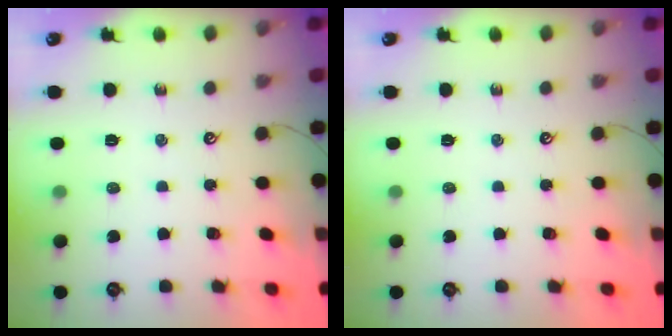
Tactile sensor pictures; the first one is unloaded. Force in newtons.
{"total": 0.0}